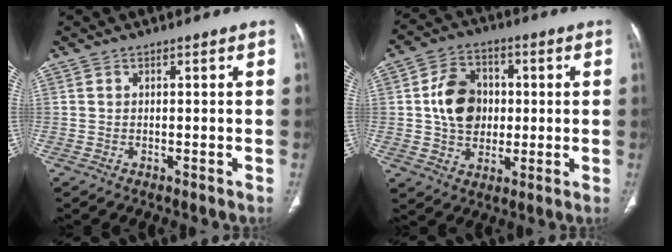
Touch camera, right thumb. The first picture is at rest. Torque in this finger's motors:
{"motor_torque": [1.28, 1.14, 0.73, 0.12, 0.07]}